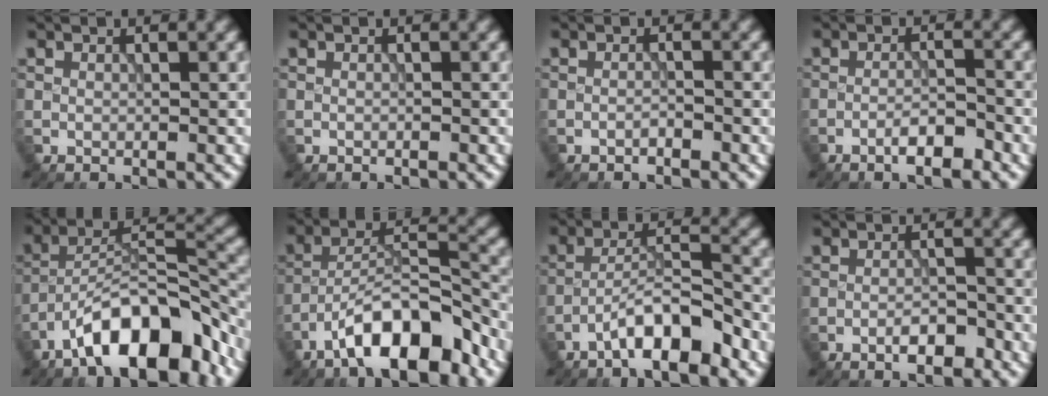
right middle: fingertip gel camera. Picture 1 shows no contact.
{"total": 0.0}
{"total": 0.8, "force": [-0.7, 0.2, 0.4], "torque": [-0.006, 0.002, -0.014]}
{"total": 2.9, "force": [-1.9, 0.6, 2.1], "torque": [-0.031, 0.007, -0.035]}
{"total": 11.0, "force": [-7.2, 3.8, 7.4], "torque": [-0.103, 0.017, -0.133]}
{"total": 9.5, "force": [-6.4, 3.0, 6.4], "torque": [-0.092, 0.018, -0.114]}
{"total": 5.7, "force": [-3.9, 1.1, 4.0], "torque": [-0.065, 0.013, -0.072]}
{"total": 2.7, "force": [-1.7, 0.8, 1.9], "torque": [-0.027, 0.005, -0.030]}